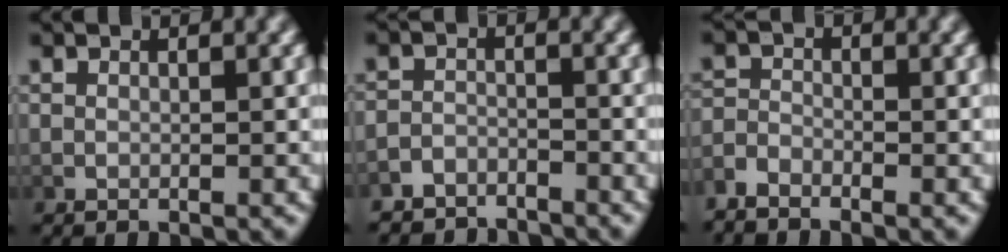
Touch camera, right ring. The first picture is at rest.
{"total": 4.7, "force": [-4.6, 1.2, 0.1], "torque": [0.003, -0.016, -0.076]}
{"total": 2.2, "force": [-2.0, 1.0, 0.3], "torque": [-0.015, -0.013, -0.036]}